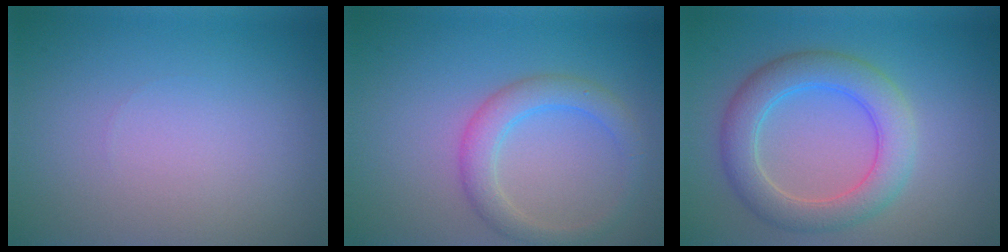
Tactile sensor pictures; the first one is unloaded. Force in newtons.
{"total": 3.2, "press": 3.2, "slide": 0.2}
{"total": 5.3, "press": 5.2, "slide": 0.3}